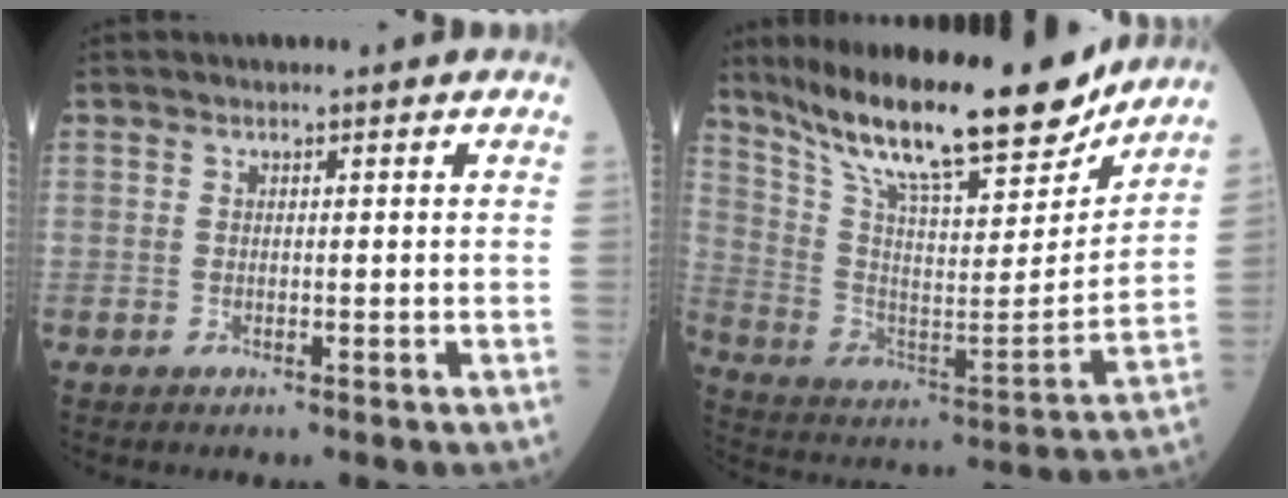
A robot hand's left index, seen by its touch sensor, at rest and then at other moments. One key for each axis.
{"total": 25.1, "fx": 20.1, "fy": 4.9, "fz": 14.2, "tx": -0.254, "ty": -0.008, "tz": 0.323}